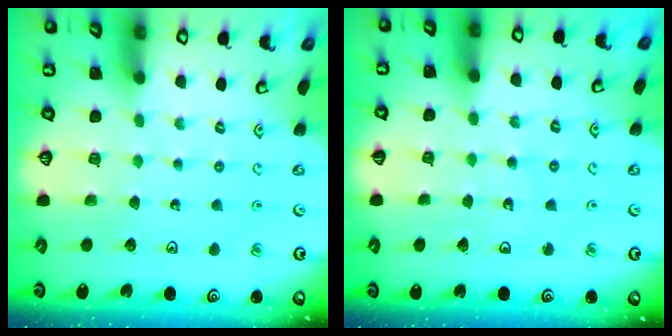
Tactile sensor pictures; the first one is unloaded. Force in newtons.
{"total": 4.1, "press": 4.1, "slide": 0.4}